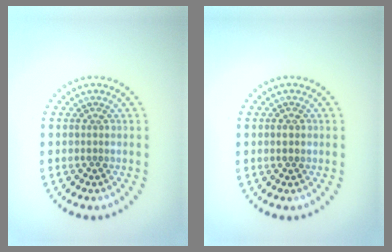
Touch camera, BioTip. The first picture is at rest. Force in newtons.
{"total": 1.2, "press": 1.2, "slide": 0.1}